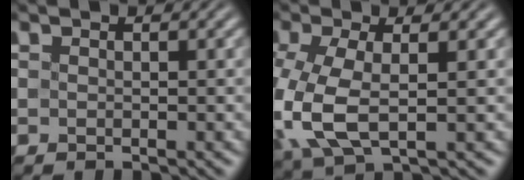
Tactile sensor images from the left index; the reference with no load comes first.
{"total": 6.3, "force": [-0.6, 2.9, 5.6], "torque": [-0.141, -0.004, -0.013]}